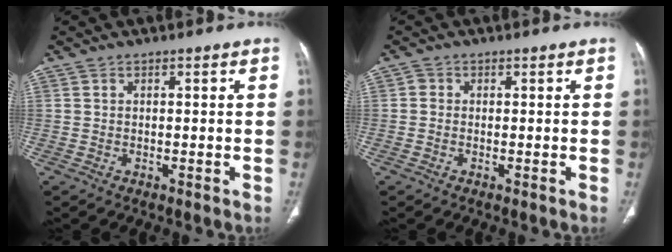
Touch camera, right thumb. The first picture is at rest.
{"total": 0.9, "force": [0.0, 0.8, 0.3], "torque": [-0.002, 0.002, -0.003]}